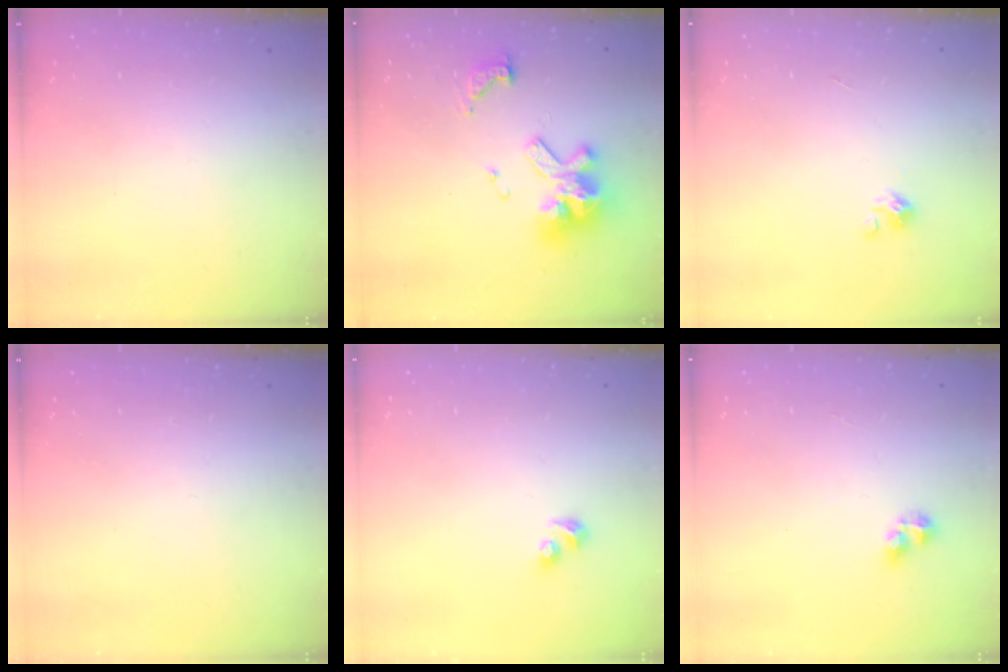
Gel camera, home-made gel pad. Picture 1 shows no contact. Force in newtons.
{"total": 12.9, "press": 12.8, "slide": 1.4}
{"total": 1.5, "press": 1.5, "slide": 0.1}
{"total": 0.0}
{"total": 3.4, "press": 3.3, "slide": 1.0}
{"total": 4.9, "press": 4.9, "slide": 0.5}